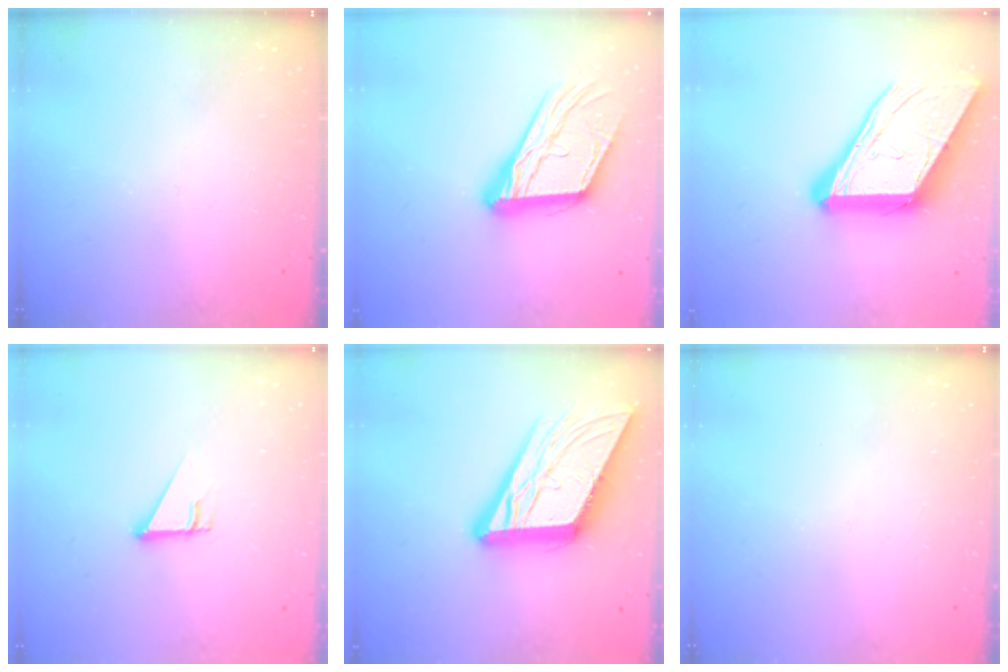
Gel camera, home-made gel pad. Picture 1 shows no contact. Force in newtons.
{"total": 17.4, "press": 17.3, "slide": 1.9}
{"total": 19.0, "press": 18.8, "slide": 2.1}
{"total": 2.7, "press": 2.7, "slide": 0.1}
{"total": 18.7, "press": 18.6, "slide": 2.1}
{"total": 0.0}